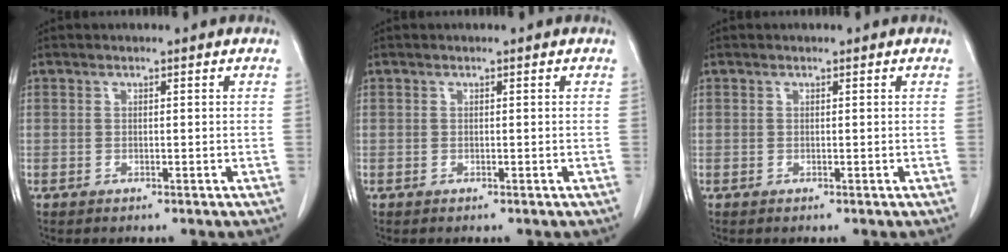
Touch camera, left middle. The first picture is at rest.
{"total": 0.0}
{"total": 0.0}